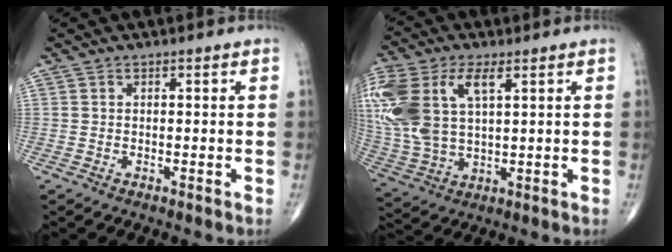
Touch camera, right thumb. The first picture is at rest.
{"total": 20.2, "force": [6.4, 10.9, 15.7], "torque": [-0.389, 0.005, 0.126]}